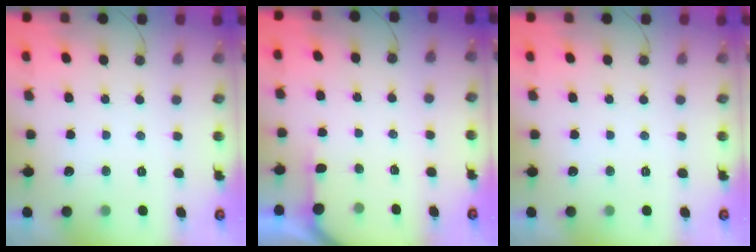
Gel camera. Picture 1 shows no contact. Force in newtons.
{"total": 2.5, "press": 2.5, "slide": 0.2}
{"total": 0.0}